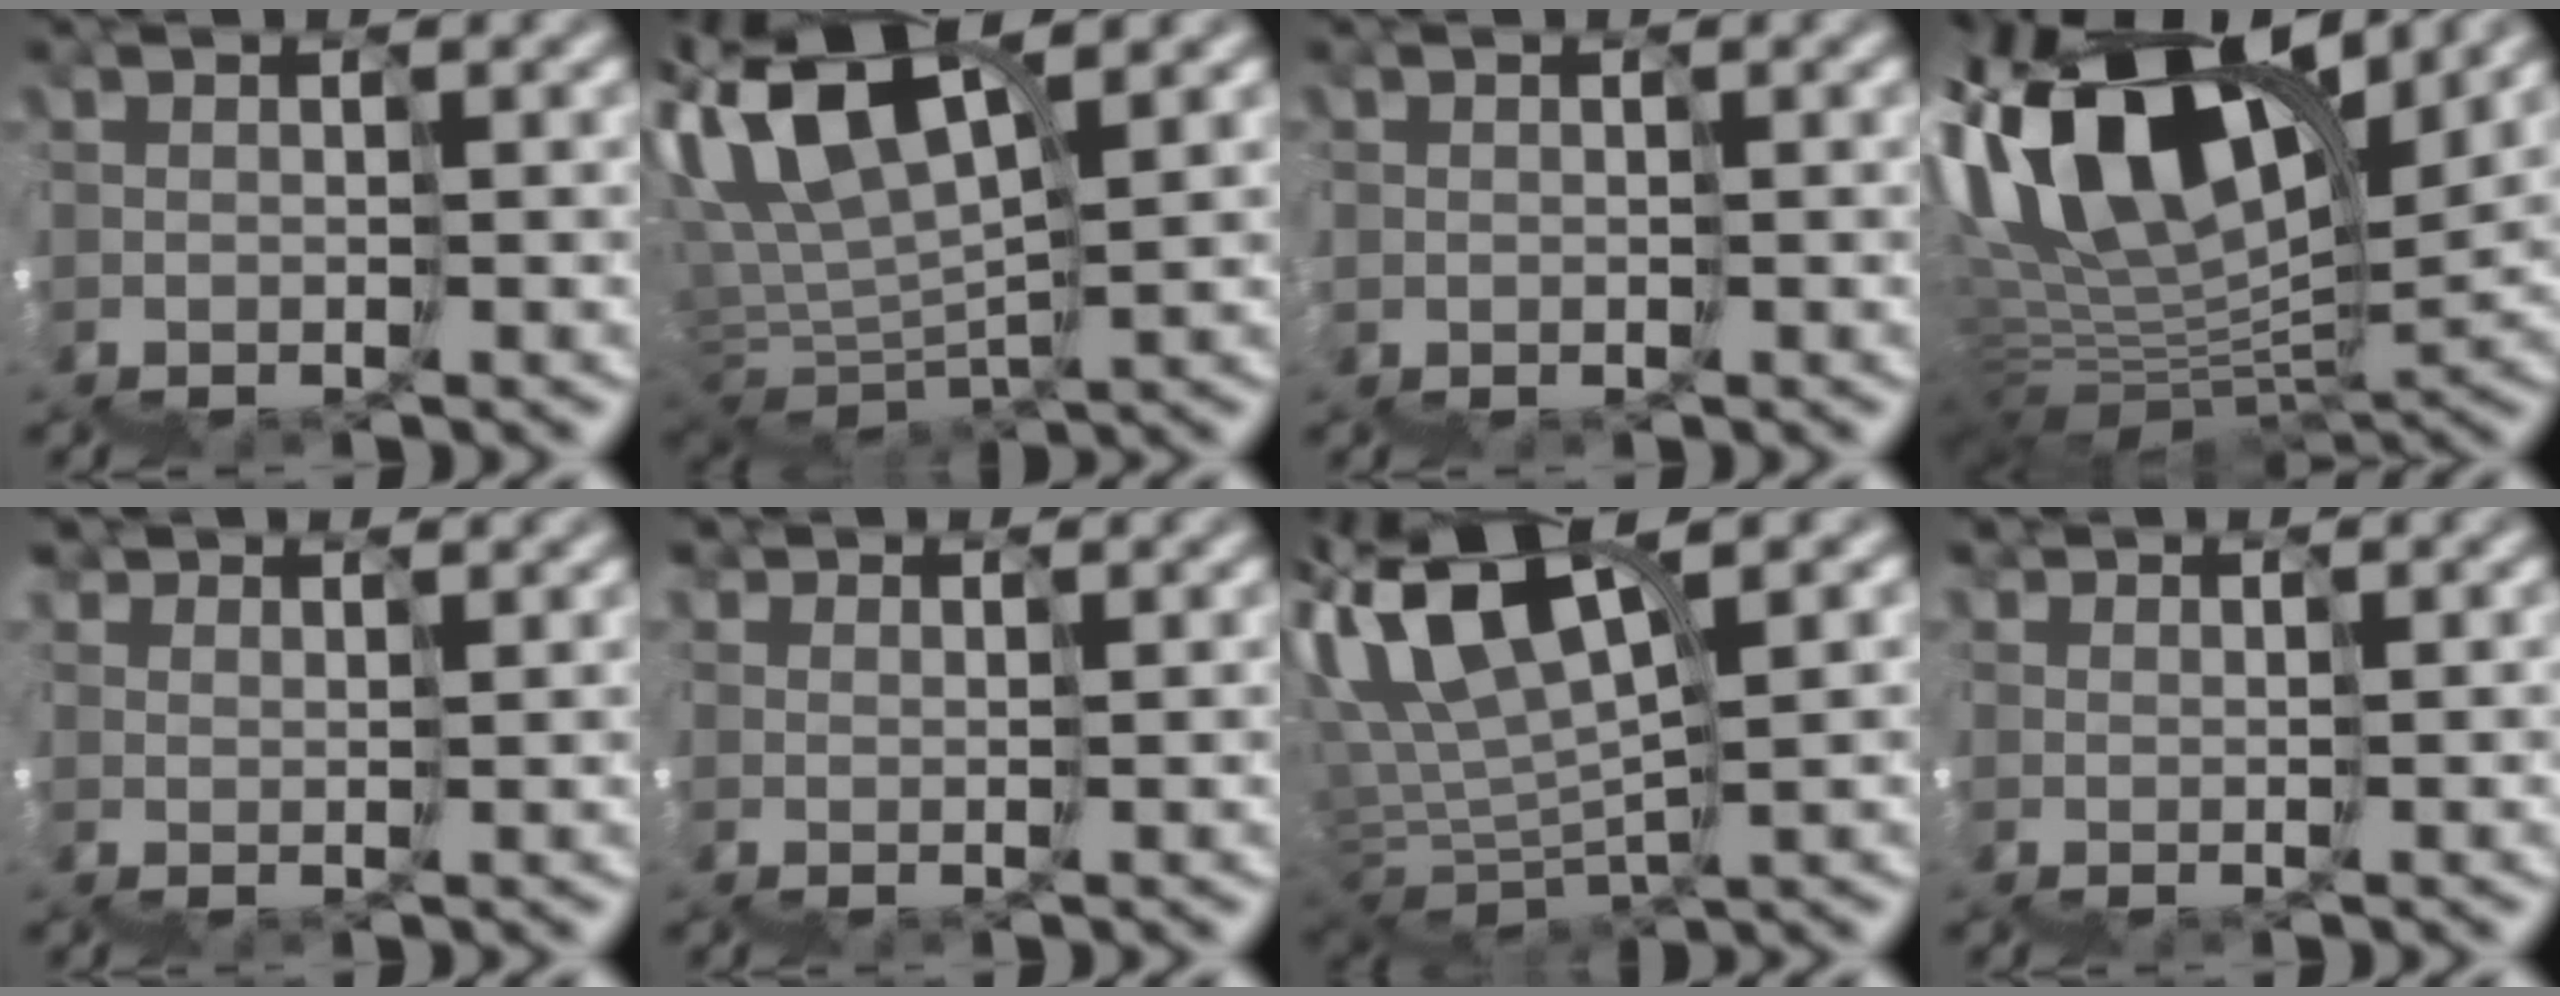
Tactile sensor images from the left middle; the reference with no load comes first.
{"total": 5.0, "force": [4.1, 1.5, 2.5], "torque": [-0.089, 0.033, 0.064]}
{"total": 0.7, "force": [0.1, 0.7, -0.1], "torque": [-0.016, -0.004, 0.010]}
{"total": 9.5, "force": [6.1, 4.6, 5.6], "torque": [-0.141, 0.048, 0.091]}
{"total": 4.1, "force": [4.0, -0.2, -0.9], "torque": [0.013, 0.035, 0.061]}
{"total": 3.1, "force": [3.0, 0.0, -0.6], "torque": [0.012, 0.032, 0.047]}
{"total": 4.4, "force": [3.8, 1.1, 2.0], "torque": [-0.076, 0.033, 0.060]}
{"total": 2.2, "force": [2.2, -0.1, -0.6], "torque": [0.017, 0.025, 0.034]}